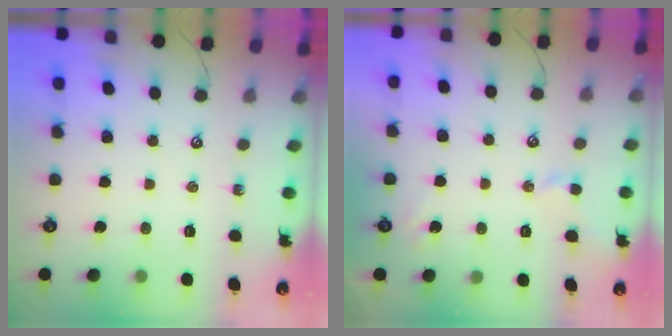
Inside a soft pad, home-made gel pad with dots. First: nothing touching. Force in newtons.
{"total": 2.1, "press": 2.0, "slide": 0.6}